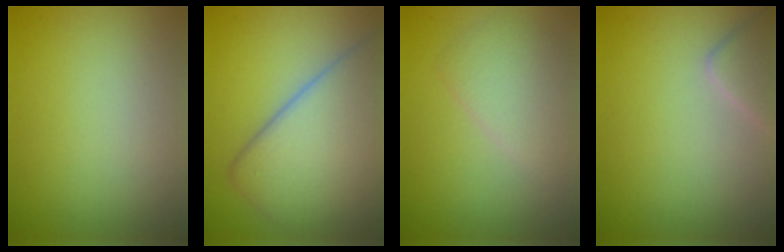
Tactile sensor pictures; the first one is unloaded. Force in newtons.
{"total": 9.2, "press": 9.2, "slide": 0.4}
{"total": 2.9, "press": 2.9, "slide": 0.1}
{"total": 2.7, "press": 2.7, "slide": 0.2}